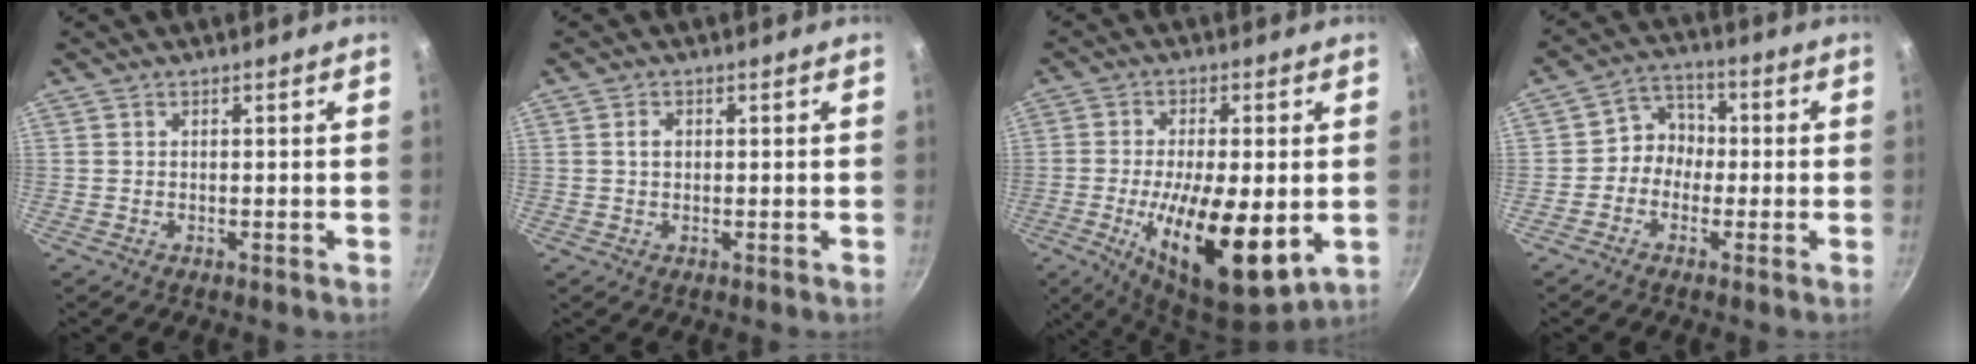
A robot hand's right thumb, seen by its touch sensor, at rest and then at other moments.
{"total": 1.6, "force": [0.2, 1.2, 1.1], "torque": [-0.016, 0.005, 0.003]}
{"total": 17.1, "force": [-3.4, 6.4, 15.5], "torque": [-0.263, -0.003, -0.051]}
{"total": 5.9, "force": [-1.1, 5.3, 2.4], "torque": [0.000, 0.024, -0.035]}